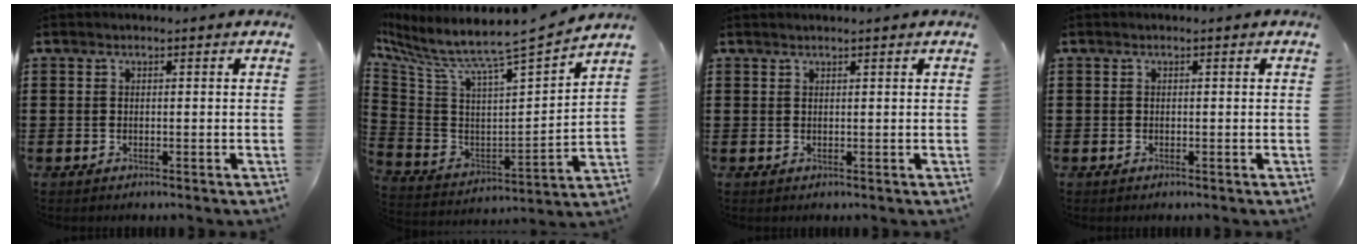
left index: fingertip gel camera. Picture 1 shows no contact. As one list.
[{"total": 6.3, "force": [5.7, 0.0, 2.8], "torque": [-0.087, -0.068, 0.083]}, {"total": 0.7, "force": [0.6, -0.1, 0.3], "torque": [-0.006, -0.002, 0.012]}, {"total": 0.0}]